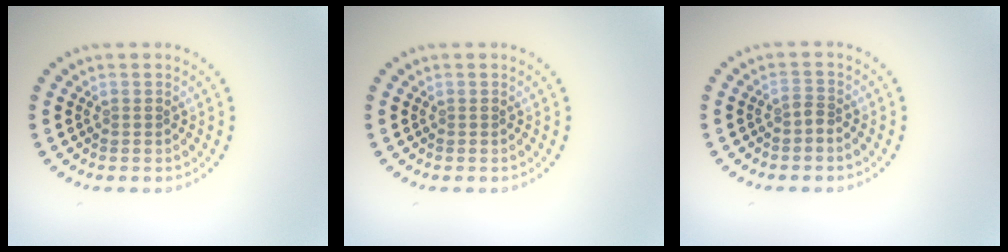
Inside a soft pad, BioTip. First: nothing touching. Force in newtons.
{"total": 0.0}
{"total": 0.8, "press": 0.4, "slide": 0.6}